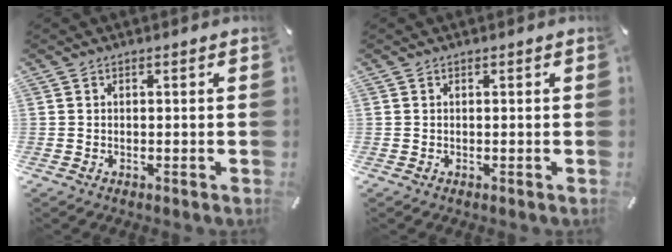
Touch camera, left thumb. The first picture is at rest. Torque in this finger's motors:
{"motor_torque": [0.00, 0.01, -0.01, 0.00, 0.00]}